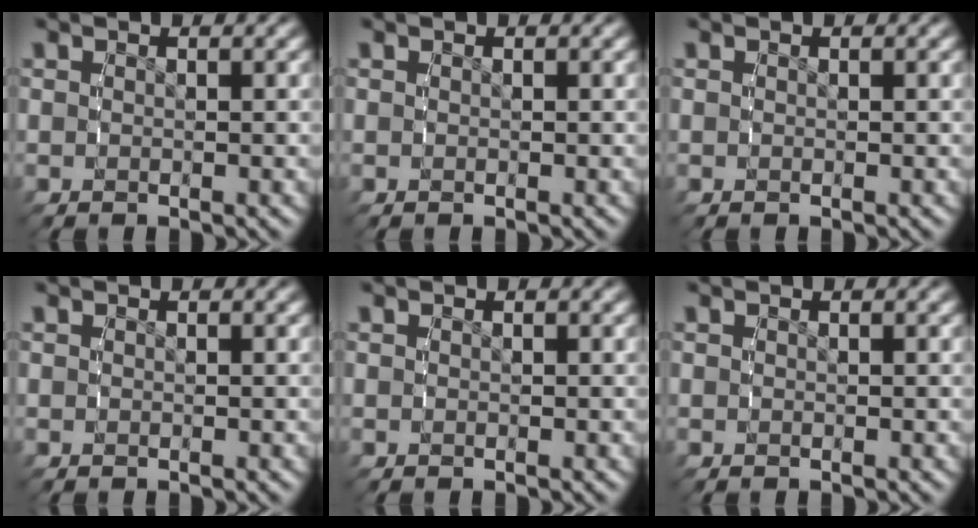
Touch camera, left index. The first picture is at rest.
{"total": 0.0}
{"total": 0.0}
{"total": 0.0}
{"total": 0.0}
{"total": 0.0}